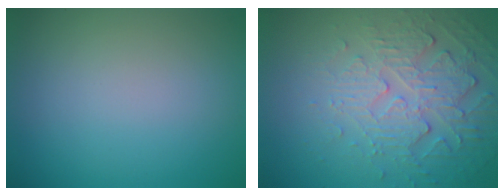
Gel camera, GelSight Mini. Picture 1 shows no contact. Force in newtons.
{"total": 5.4, "press": 3.7, "slide": 4.0}